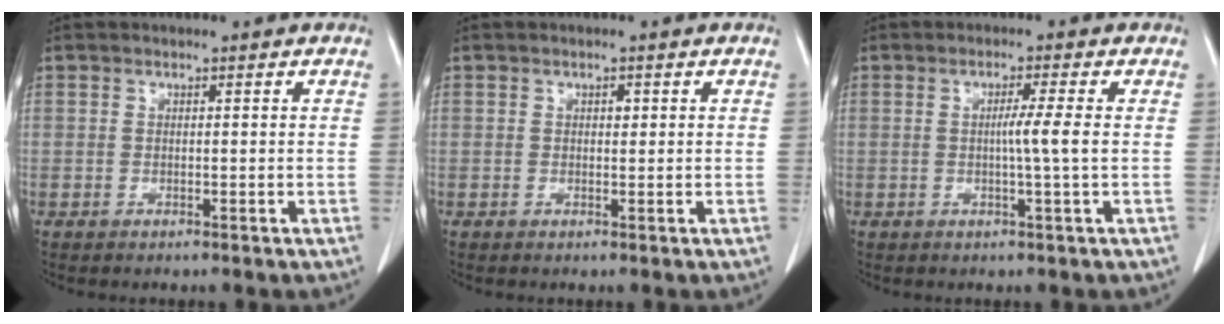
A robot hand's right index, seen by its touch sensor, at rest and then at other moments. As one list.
[{"total": 0.7, "force": [0.2, 0.4, 0.6], "torque": [-0.008, 0.000, 0.004]}, {"total": 3.4, "force": [-0.1, -1.0, 3.3], "torque": [-0.057, -0.004, -0.002]}]